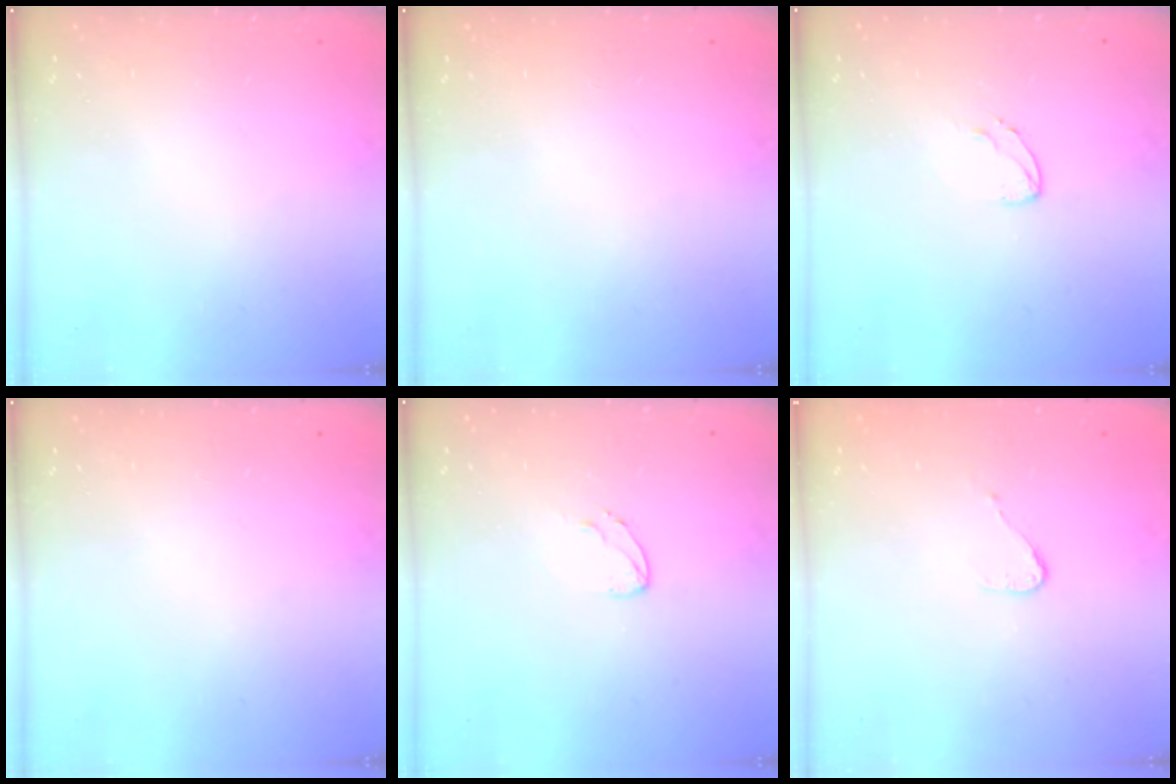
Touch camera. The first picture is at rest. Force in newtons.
{"total": 0.0}
{"total": 3.6, "press": 3.6, "slide": 0.2}
{"total": 0.0}
{"total": 3.6, "press": 3.6, "slide": 0.2}
{"total": 3.7, "press": 3.7, "slide": 0.3}